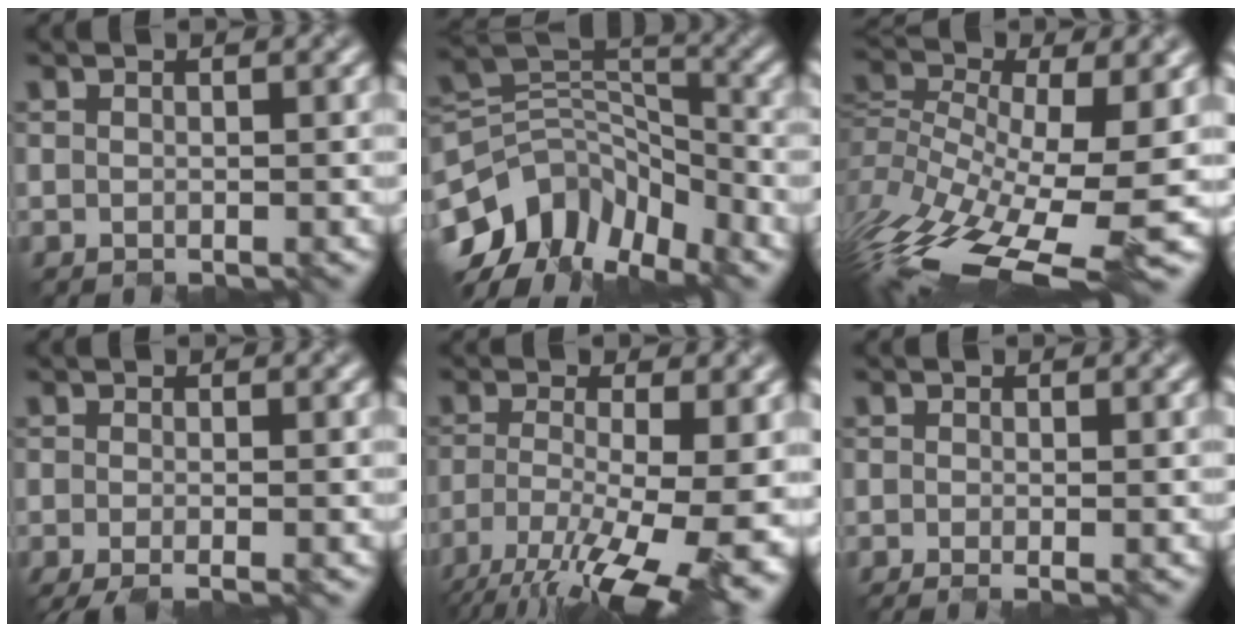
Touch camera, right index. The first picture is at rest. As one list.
[{"total": 10.1, "force": [-5.5, 6.4, 5.6], "torque": [-0.108, 0.003, -0.110]}, {"total": 14.0, "force": [-4.5, 5.6, 12.0], "torque": [-0.262, -0.015, -0.081]}, {"total": 2.5, "force": [-1.1, 0.5, 2.2], "torque": [-0.037, -0.009, -0.027]}, {"total": 13.2, "force": [-6.5, 3.7, 10.9], "torque": [-0.189, -0.022, -0.101]}, {"total": 0.8, "force": [-0.4, 0.0, 0.7], "torque": [-0.012, -0.008, -0.010]}]